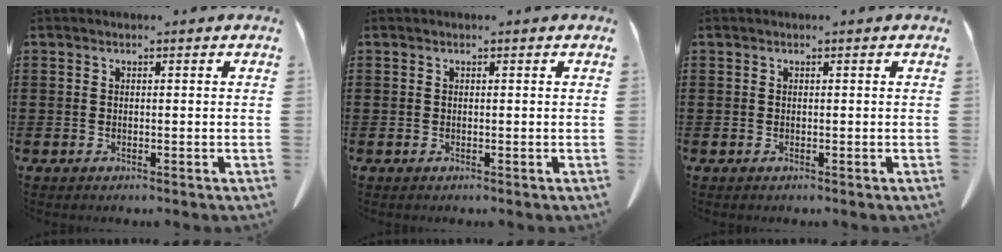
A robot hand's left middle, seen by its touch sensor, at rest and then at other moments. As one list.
[{"total": 0.0}, {"total": 0.0}]